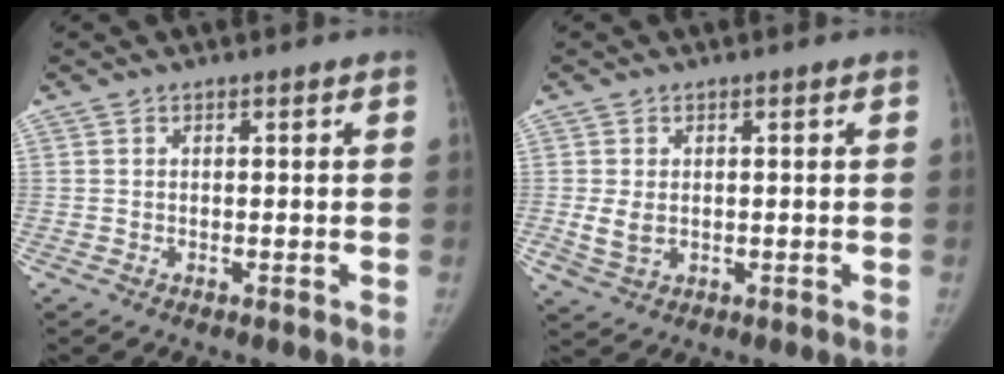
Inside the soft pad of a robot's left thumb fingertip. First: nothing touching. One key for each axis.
{"total": 3.2, "fx": -0.2, "fy": 2.4, "fz": 2.1, "tx": -0.041, "ty": -0.007, "tz": 0.005}